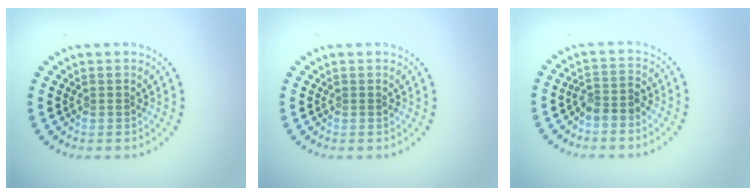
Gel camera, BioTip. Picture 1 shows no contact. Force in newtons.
{"total": 0.0}
{"total": 2.1, "press": 1.6, "slide": 1.3}